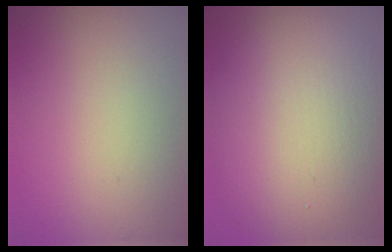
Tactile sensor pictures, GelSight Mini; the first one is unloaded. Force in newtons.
{"total": 11.3, "press": 11.3, "slide": 0.6}